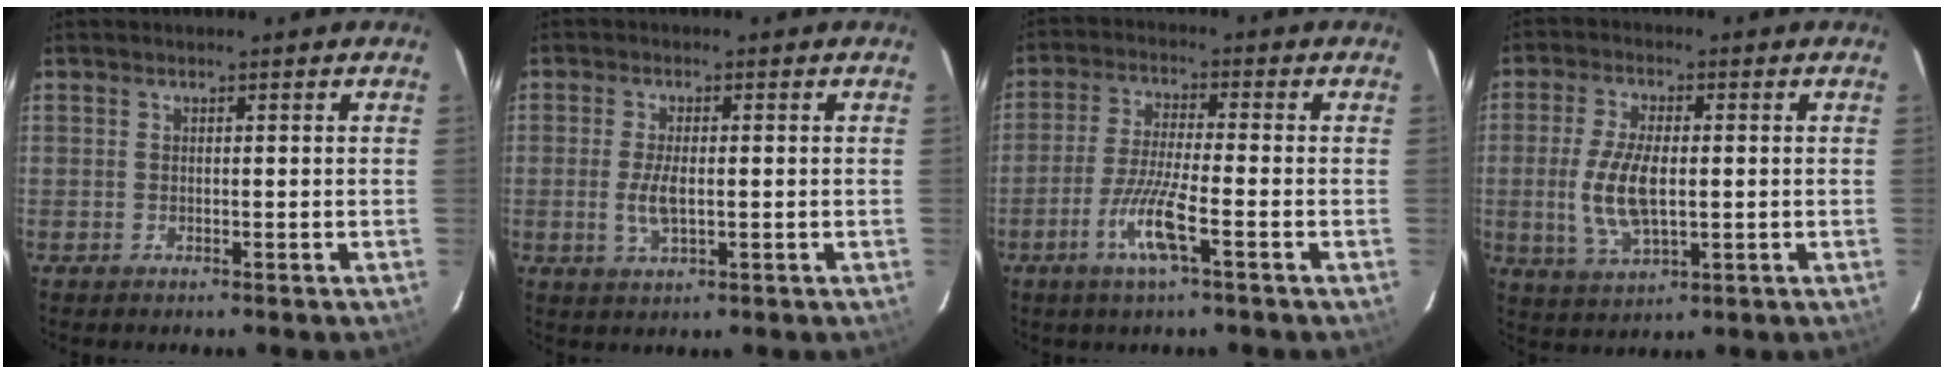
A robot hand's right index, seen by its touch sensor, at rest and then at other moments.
{"total": 4.5, "force": [-0.6, 1.5, 4.2], "torque": [-0.086, -0.007, -0.011]}
{"total": 8.0, "force": [-3.8, 0.4, 7.0], "torque": [-0.145, -0.008, -0.075]}
{"total": 10.0, "force": [-0.7, 4.3, 9.0], "torque": [-0.187, -0.006, -0.008]}